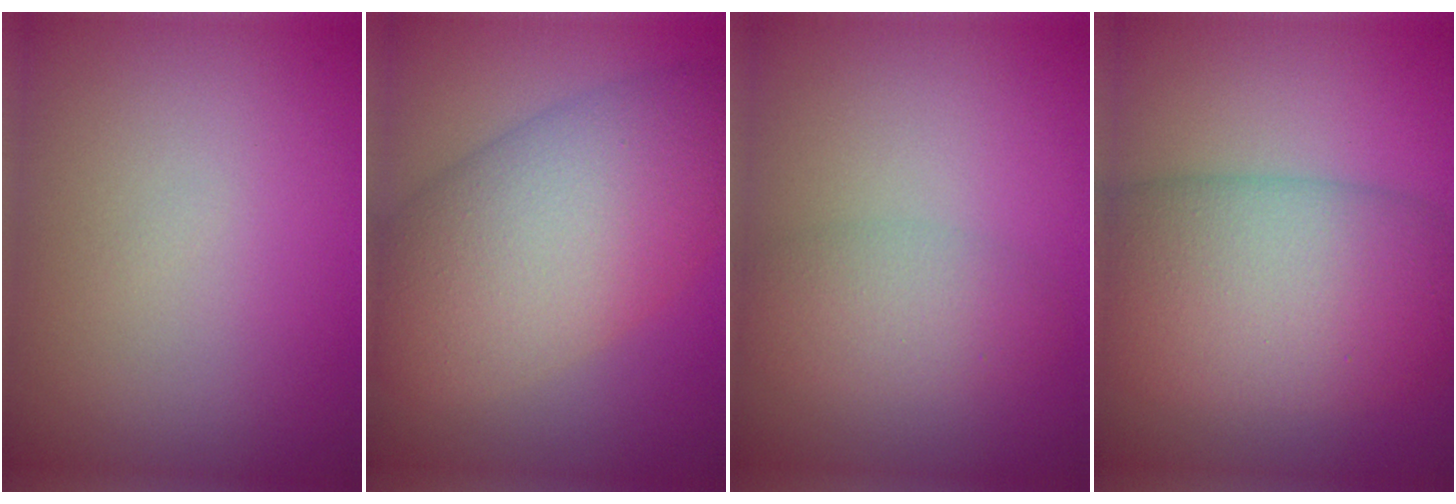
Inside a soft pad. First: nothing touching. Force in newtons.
{"total": 10.3, "press": 10.3, "slide": 0.4}
{"total": 2.9, "press": 2.9, "slide": 0.2}
{"total": 11.1, "press": 11.1, "slide": 0.4}